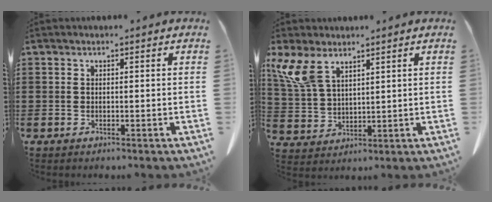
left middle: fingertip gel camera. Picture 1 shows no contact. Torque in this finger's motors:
{"motor_torque": [1.16, -0.63, 0.22, 0.13]}